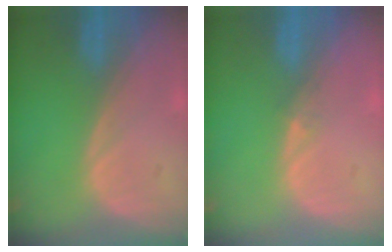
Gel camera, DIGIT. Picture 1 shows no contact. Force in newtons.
{"total": 0.9, "press": 0.7, "slide": 0.6}